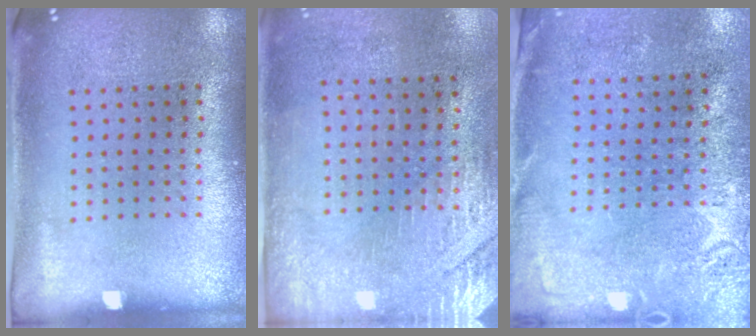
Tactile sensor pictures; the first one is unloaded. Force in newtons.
{"total": 2.9, "press": 2.5, "slide": 1.5}
{"total": 2.8, "press": 2.4, "slide": 1.4}